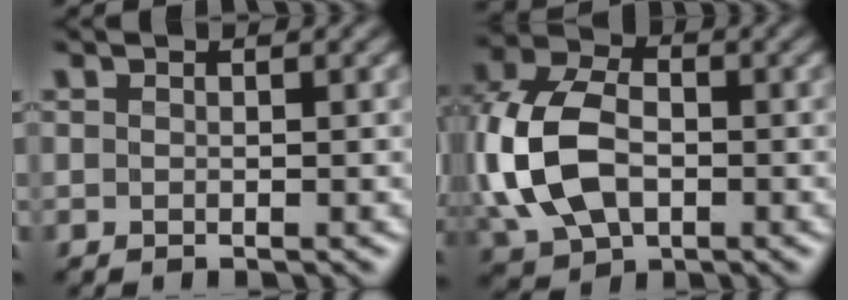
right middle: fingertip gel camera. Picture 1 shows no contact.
{"total": 9.5, "force": [-0.6, 6.9, 6.5], "torque": [-0.170, 0.006, -0.017]}